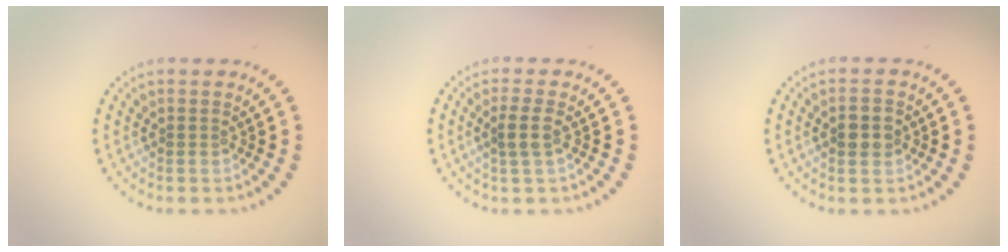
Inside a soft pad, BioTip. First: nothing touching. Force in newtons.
{"total": 1.9, "press": 1.6, "slide": 1.0}
{"total": 2.7, "press": 2.7, "slide": 0.2}